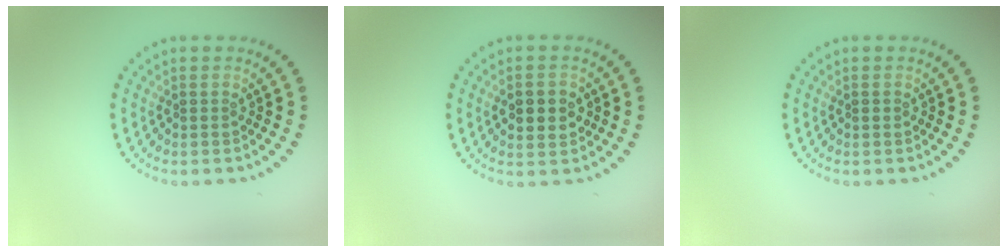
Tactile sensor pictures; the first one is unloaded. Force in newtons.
{"total": 3.1, "press": 3.1, "slide": 0.1}
{"total": 0.7, "press": 0.7, "slide": 0.0}